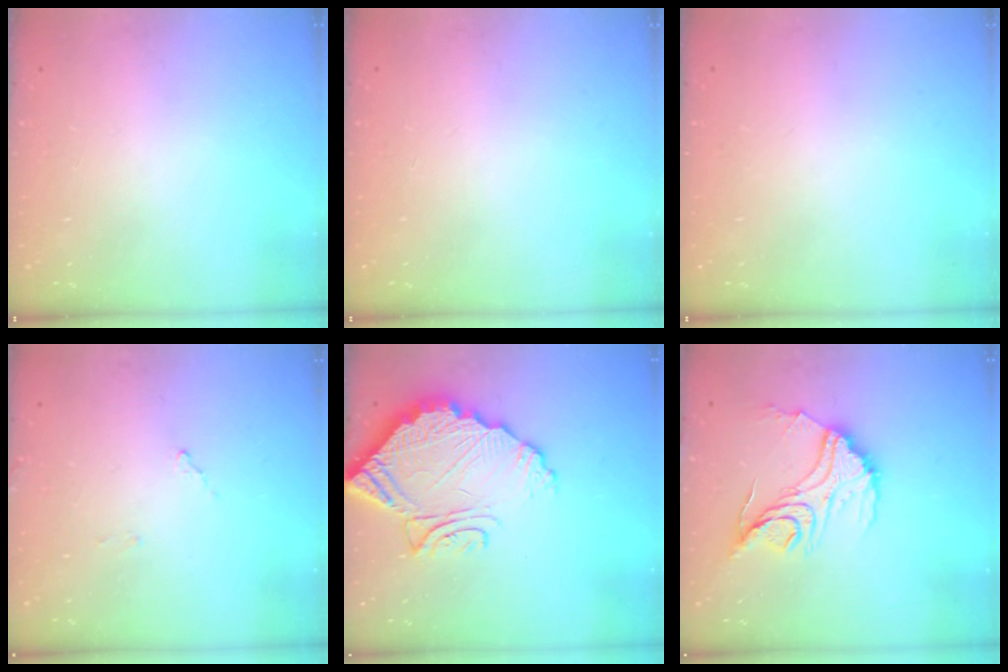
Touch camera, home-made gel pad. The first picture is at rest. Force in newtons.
{"total": 0.0}
{"total": 0.0}
{"total": 8.1, "press": 8.1, "slide": 0.4}
{"total": 16.9, "press": 16.8, "slide": 1.4}
{"total": 16.6, "press": 16.6, "slide": 1.3}